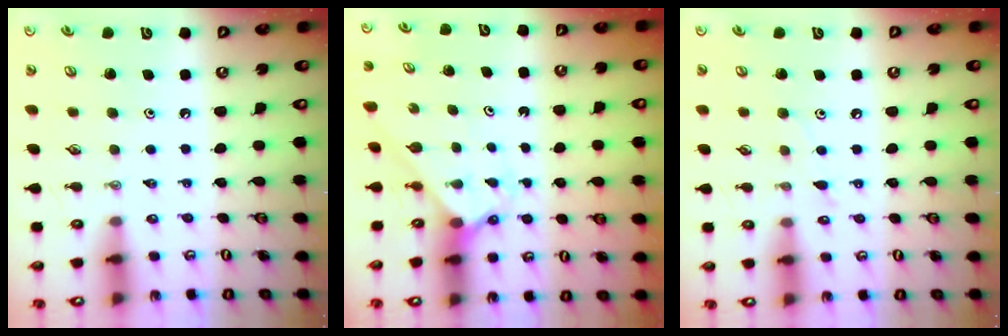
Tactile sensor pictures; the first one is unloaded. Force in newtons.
{"total": 2.3, "press": 2.3, "slide": 0.2}
{"total": 4.8, "press": 4.8, "slide": 0.2}